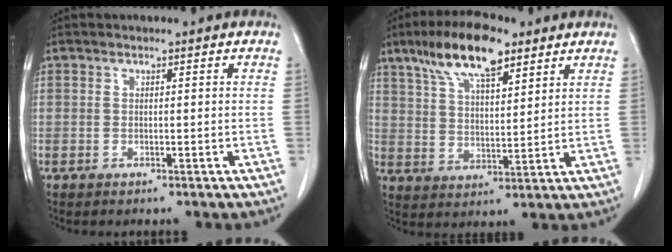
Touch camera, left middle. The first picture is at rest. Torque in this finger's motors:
{"motor_torque": [1.23, -0.91, 0.22, 0.12]}